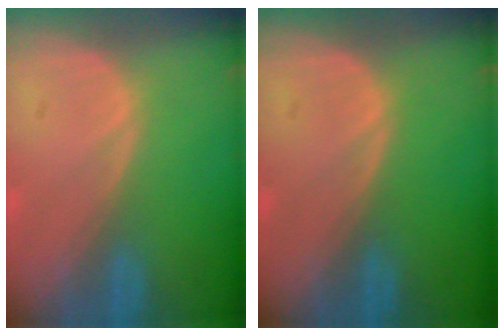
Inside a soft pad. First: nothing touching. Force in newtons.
{"total": 0.0}